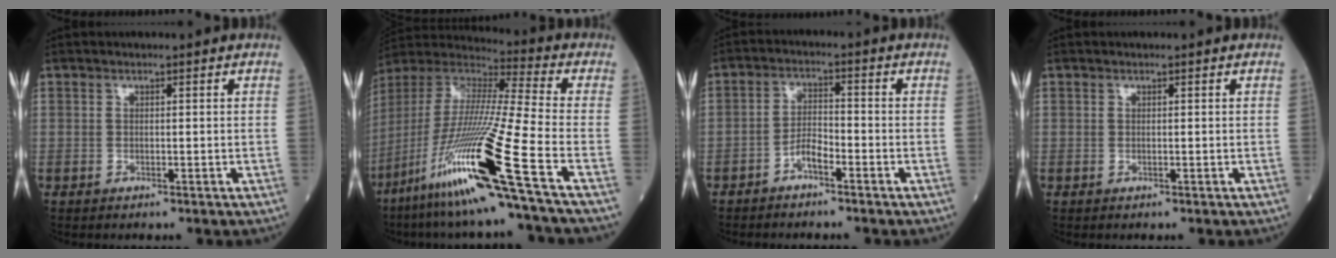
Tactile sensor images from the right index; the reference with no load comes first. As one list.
[{"total": 24.1, "force": [-12.2, -1.7, 20.7], "torque": [-0.433, -0.054, -0.238]}, {"total": 3.2, "force": [-2.2, 0.8, 2.2], "torque": [-0.042, 0.008, -0.042]}, {"total": 0.0}]